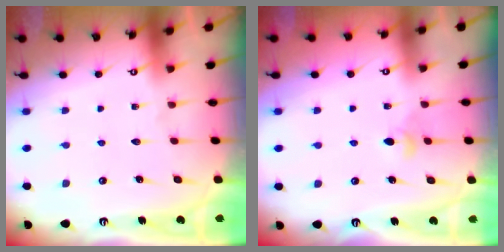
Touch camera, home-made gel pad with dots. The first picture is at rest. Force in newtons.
{"total": 3.8, "press": 3.8, "slide": 0.8}